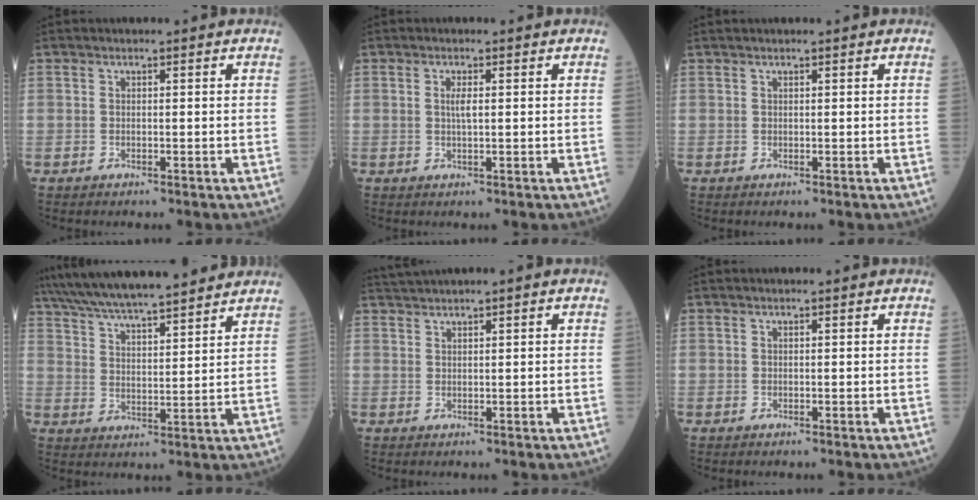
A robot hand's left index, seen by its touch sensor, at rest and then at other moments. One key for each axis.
{"total": 1.6, "fx": 0.2, "fy": 0.2, "fz": 1.5, "tx": -0.033, "ty": 0.000, "tz": 0.005}
{"total": 0.0}
{"total": 19.2, "fx": 16.8, "fy": 2.2, "fz": 8.8, "tx": -0.157, "ty": 0.034, "tz": 0.266}
{"total": 1.9, "fx": 1.7, "fy": -0.4, "fz": 0.9, "tx": -0.024, "ty": 0.017, "tz": 0.039}
{"total": 0.0}